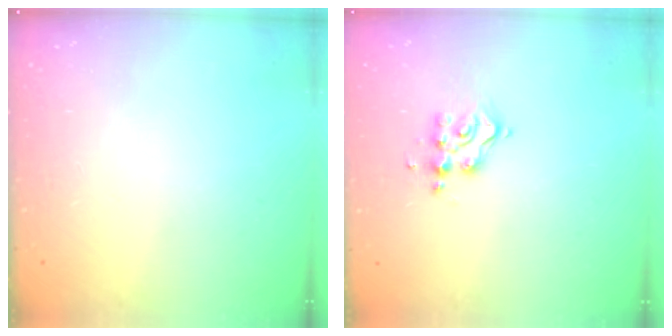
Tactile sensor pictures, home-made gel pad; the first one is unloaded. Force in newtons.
{"total": 6.0, "press": 6.0, "slide": 0.3}